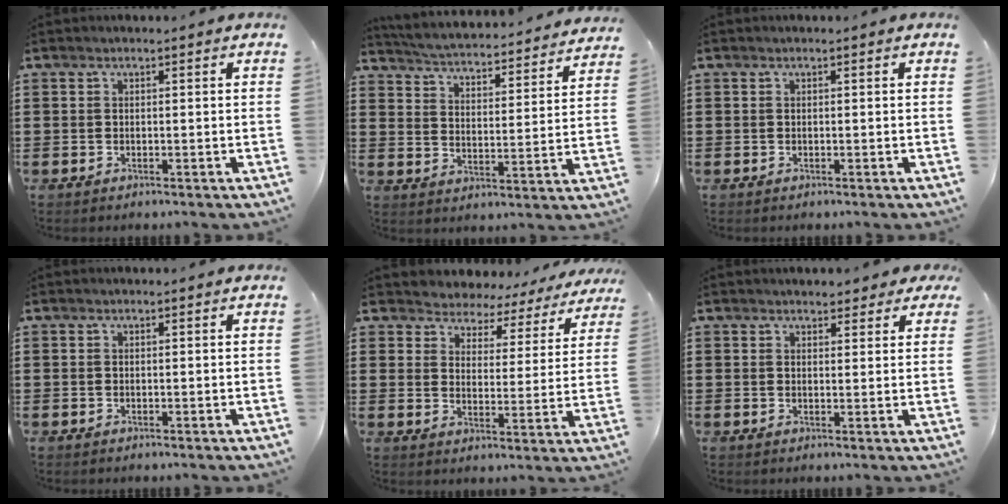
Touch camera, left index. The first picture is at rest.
{"total": 3.5, "force": [3.5, -0.4, 0.3], "torque": [-0.029, -0.035, 0.050]}
{"total": 0.0}
{"total": 0.0}
{"total": 3.6, "force": [3.5, 0.8, -0.6], "torque": [-0.015, -0.029, 0.053]}
{"total": 2.7, "force": [2.5, 0.9, 0.8], "torque": [-0.014, -0.002, 0.044]}